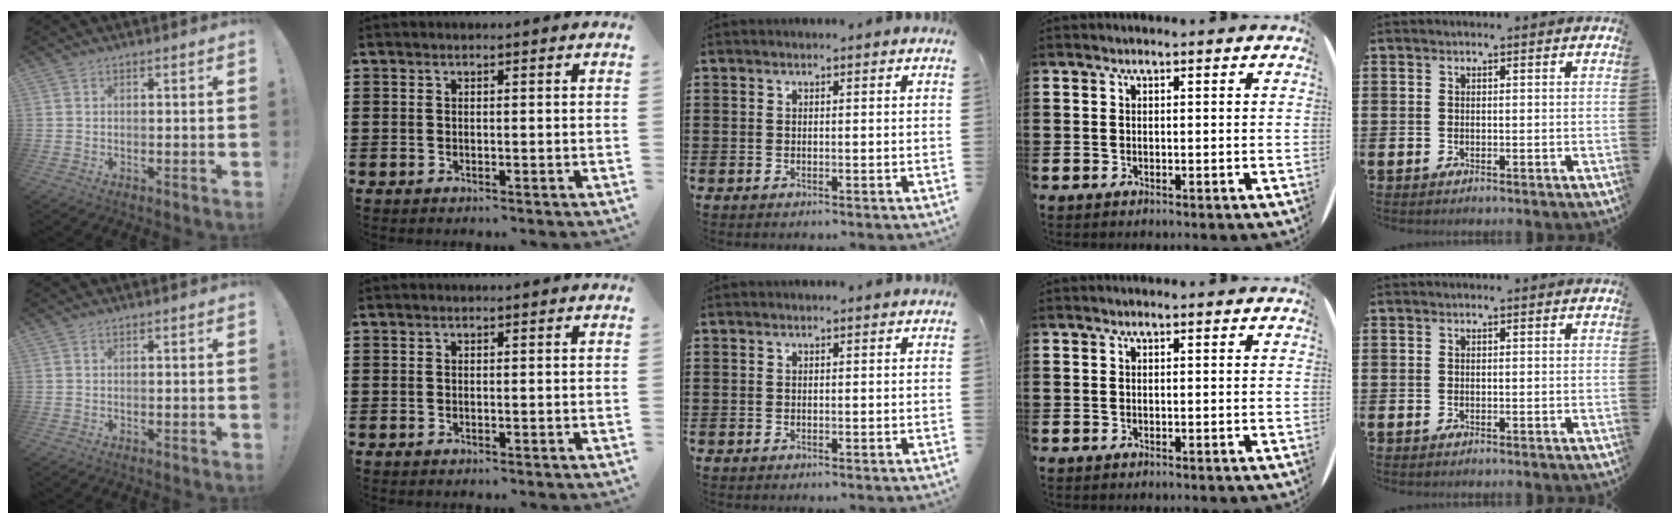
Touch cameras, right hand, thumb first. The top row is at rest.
{}